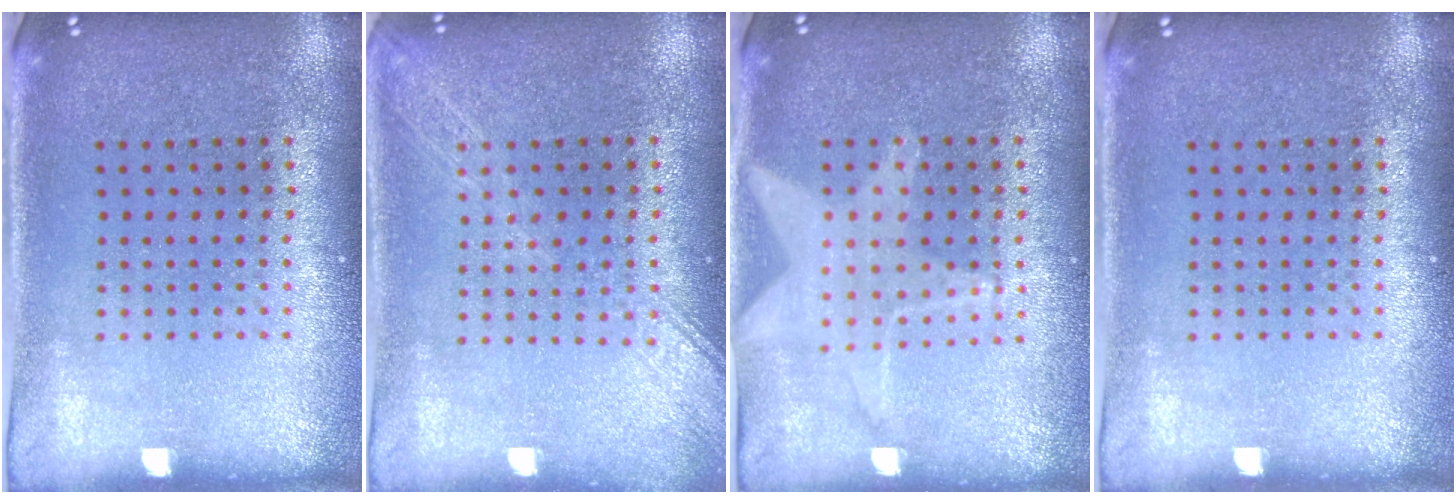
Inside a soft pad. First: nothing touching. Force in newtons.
{"total": 1.7, "press": 1.7, "slide": 0.3}
{"total": 0.9, "press": 0.9, "slide": 0.0}
{"total": 0.0}